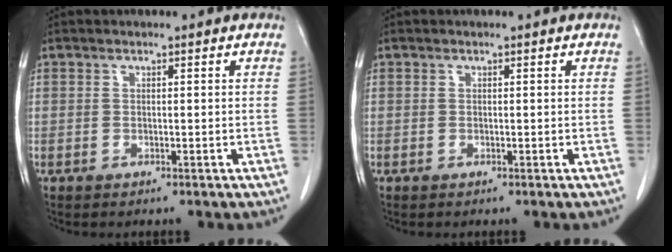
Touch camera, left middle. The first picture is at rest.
{"total": 0.0}